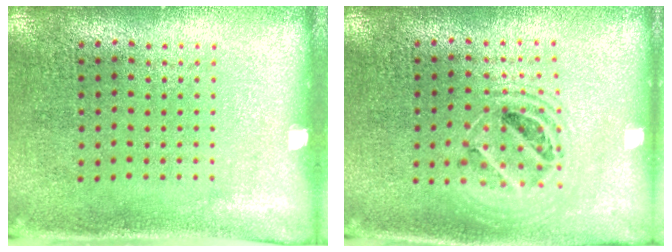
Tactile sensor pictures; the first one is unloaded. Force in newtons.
{"total": 1.5, "press": 1.3, "slide": 0.8}